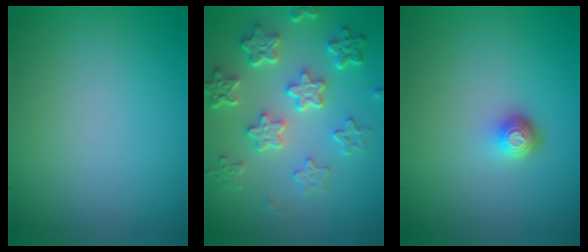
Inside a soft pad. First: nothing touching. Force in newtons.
{"total": 5.8, "press": 4.5, "slide": 3.6}
{"total": 1.7, "press": 1.3, "slide": 1.2}